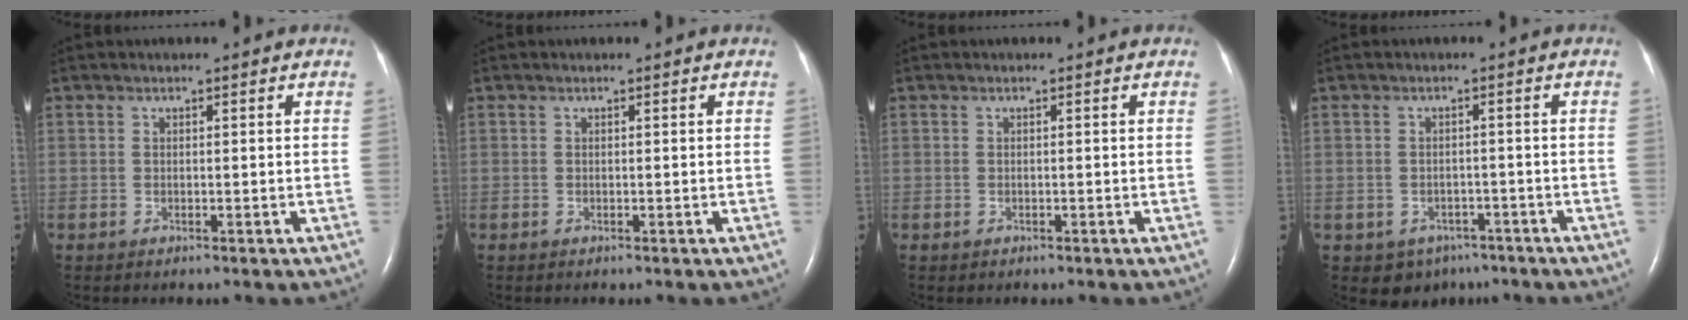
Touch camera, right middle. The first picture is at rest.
{"total": 0.0}
{"total": 0.0}
{"total": 4.4, "force": [-2.8, 3.3, 0.8], "torque": [-0.008, 0.011, -0.031]}